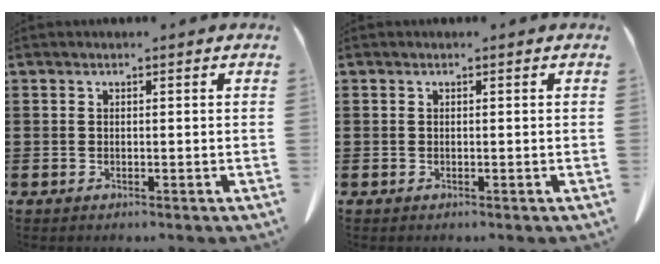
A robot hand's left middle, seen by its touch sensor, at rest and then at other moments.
{"total": 0.0}